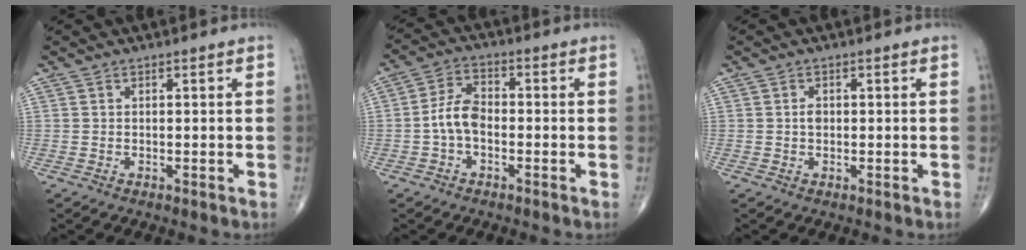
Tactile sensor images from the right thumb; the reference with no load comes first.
{"total": 6.0, "force": [-1.4, 3.6, 4.6], "torque": [-0.085, 0.023, -0.035]}
{"total": 1.3, "force": [0.0, 0.9, 0.9], "torque": [-0.013, 0.002, -0.001]}